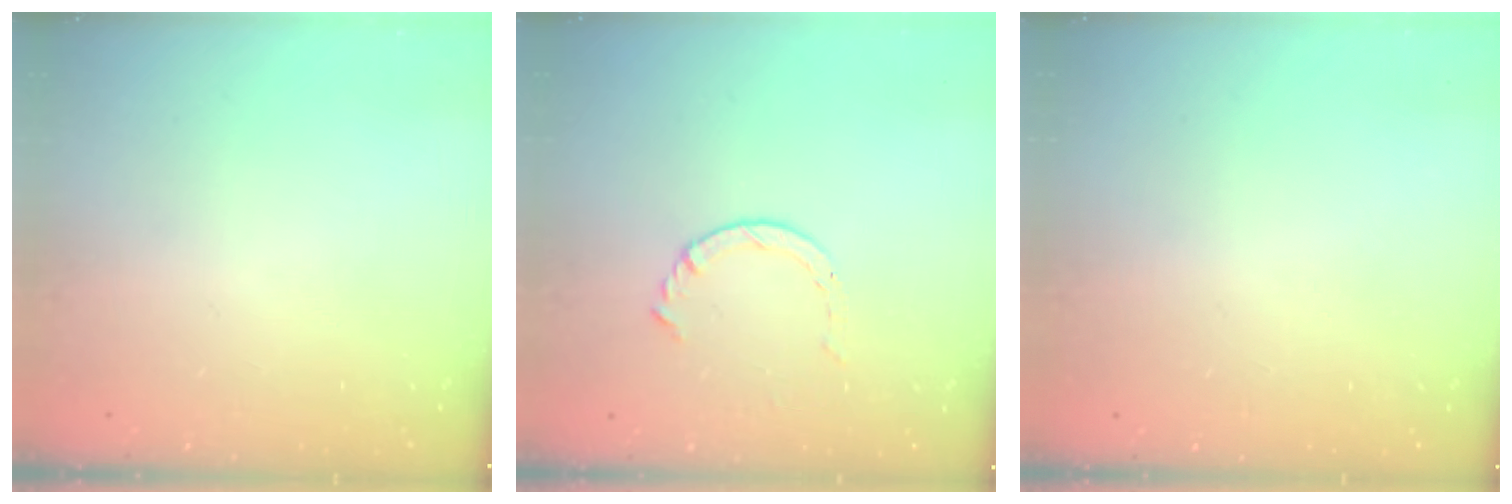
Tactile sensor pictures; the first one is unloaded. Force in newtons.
{"total": 3.4, "press": 3.4, "slide": 0.5}
{"total": 2.2, "press": 2.2, "slide": 0.1}